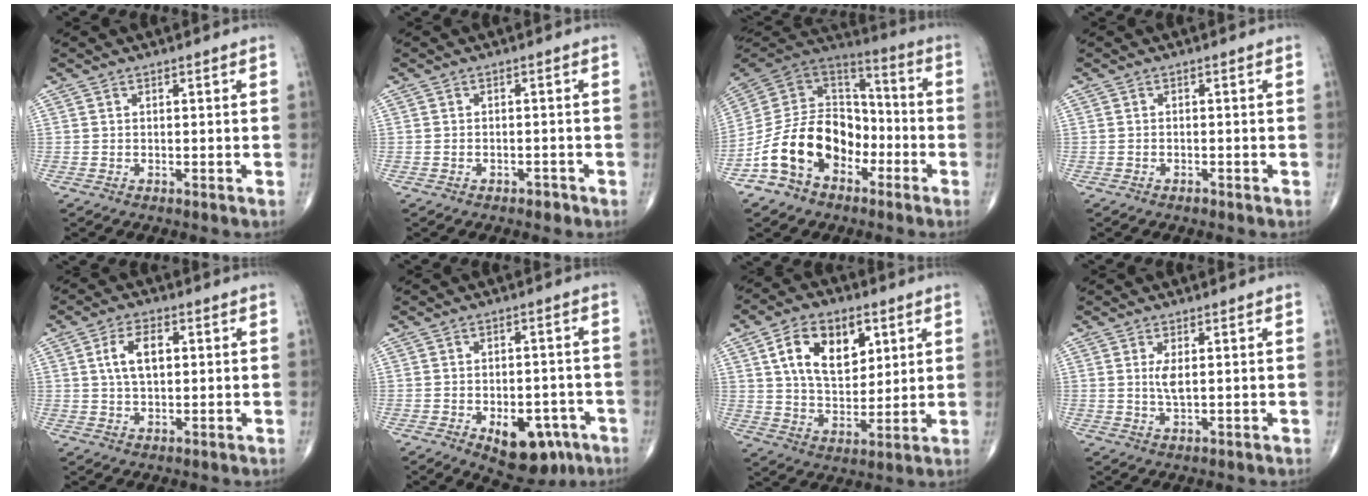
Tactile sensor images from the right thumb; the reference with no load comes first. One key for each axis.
{"total": 1.5, "fx": -1.0, "fy": 0.9, "fz": 0.5, "tx": -0.010, "ty": 0.010, "tz": -0.013}
{"total": 18.0, "fx": -7.3, "fy": 12.9, "fz": 10.4, "tx": -0.153, "ty": 0.079, "tz": -0.140}
{"total": 0.7, "fx": -0.5, "fy": 0.3, "fz": 0.2, "tx": -0.005, "ty": 0.001, "tz": -0.011}
{"total": 6.3, "fx": 1.3, "fy": 3.4, "fz": 5.2, "tx": -0.094, "ty": 0.006, "tz": 0.023}
{"total": 11.4, "fx": -5.3, "fy": 6.4, "fz": 7.7, "tx": -0.078, "ty": 0.023, "tz": -0.062}
{"total": 14.4, "fx": 5.3, "fy": 8.8, "fz": 10.1, "tx": -0.139, "ty": -0.018, "tz": 0.100}
{"total": 2.8, "fx": 0.5, "fy": 0.8, "fz": 2.6, "tx": -0.057, "ty": -0.008, "tz": 0.014}